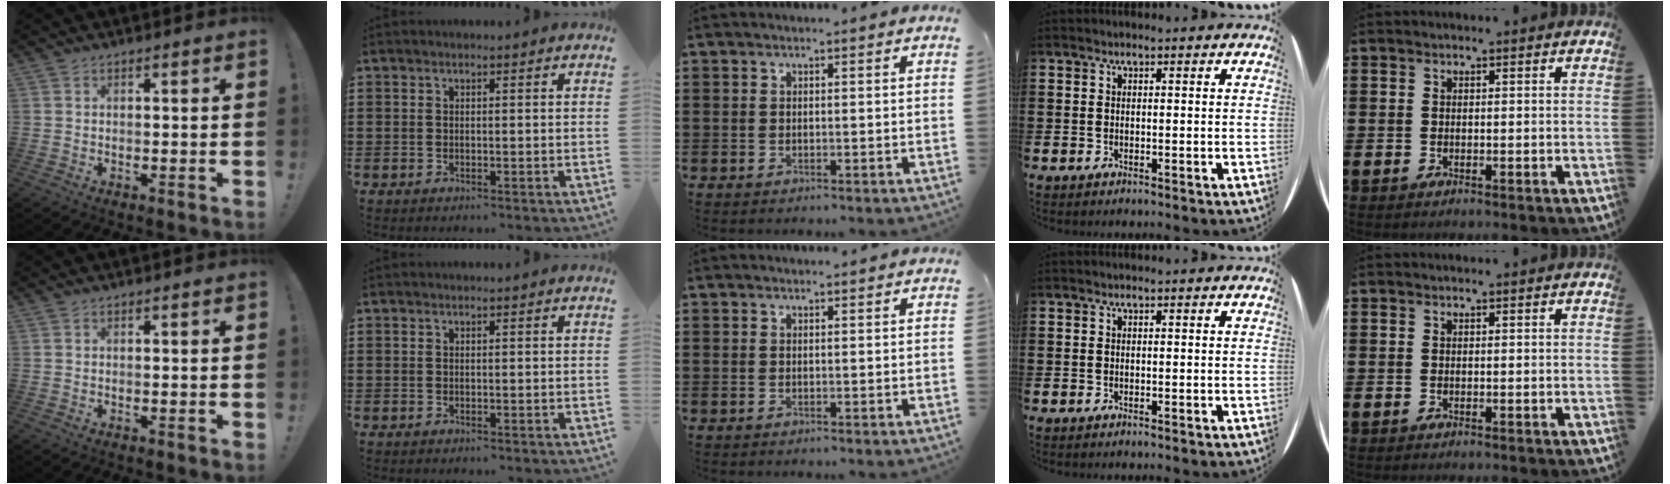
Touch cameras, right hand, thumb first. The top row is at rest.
{}